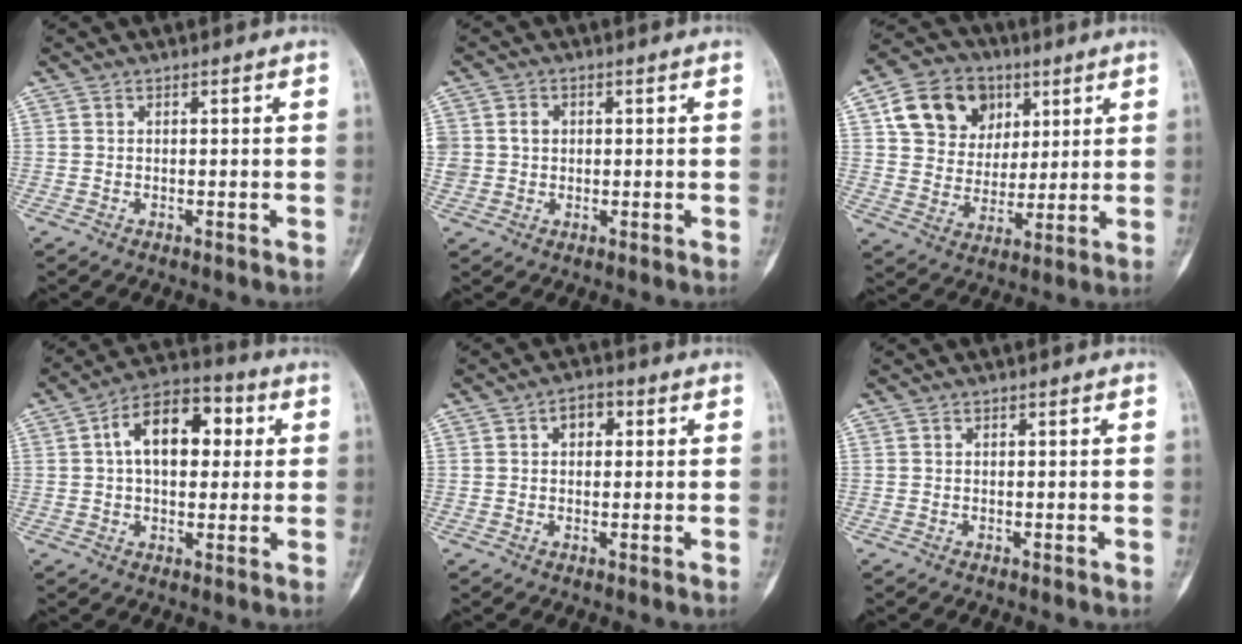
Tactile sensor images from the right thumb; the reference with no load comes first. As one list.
[{"total": 4.1, "force": [0.6, 3.7, 1.8], "torque": [-0.022, 0.003, 0.014]}, {"total": 14.7, "force": [6.0, 11.7, 6.4], "torque": [-0.074, -0.009, 0.105]}, {"total": 13.7, "force": [2.7, 8.2, 10.6], "torque": [-0.143, 0.025, 0.034]}, {"total": 4.0, "force": [1.1, 2.8, 2.7], "torque": [-0.025, 0.010, 0.011]}, {"total": 0.0}]